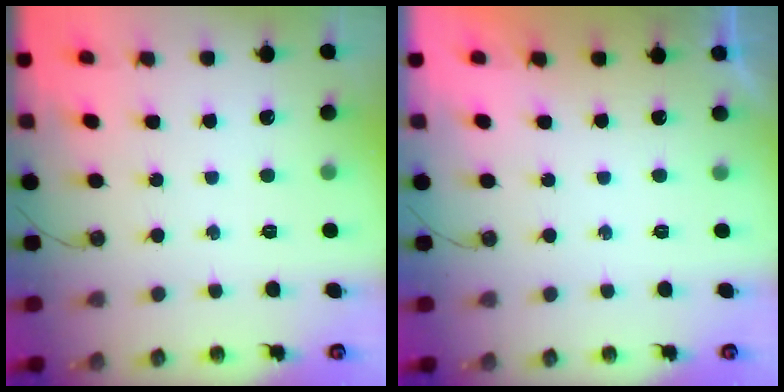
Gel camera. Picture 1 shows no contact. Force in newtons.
{"total": 0.0}